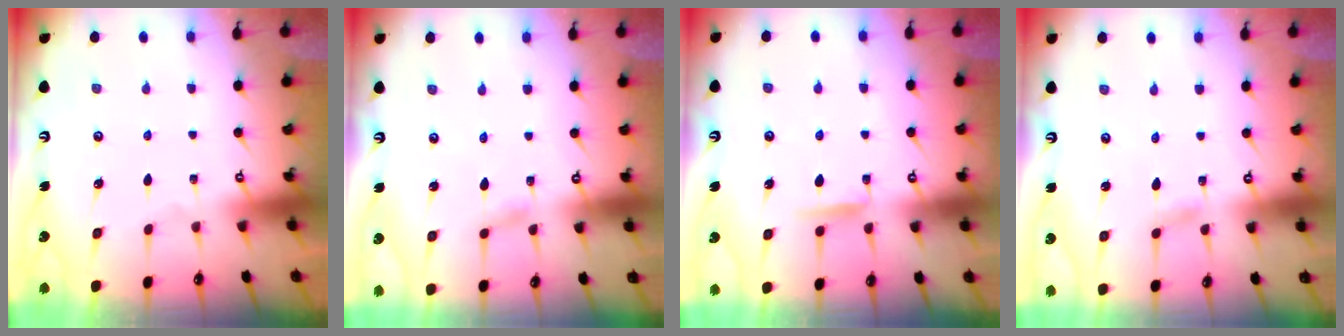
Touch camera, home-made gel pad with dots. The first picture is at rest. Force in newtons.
{"total": 2.2, "press": 2.2, "slide": 0.2}
{"total": 7.6, "press": 7.5, "slide": 0.8}
{"total": 2.4, "press": 2.4, "slide": 0.3}